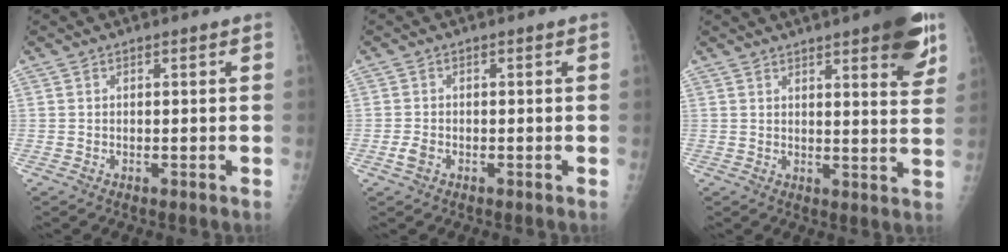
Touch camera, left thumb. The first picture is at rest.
{"total": 1.9, "force": [-0.8, 1.2, 1.2], "torque": [-0.026, 0.000, -0.015]}
{"total": 12.5, "force": [7.2, 2.9, 9.8], "torque": [-0.097, -0.031, 0.088]}